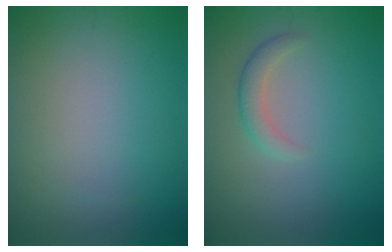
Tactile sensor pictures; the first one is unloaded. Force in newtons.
{"total": 1.7, "press": 1.7, "slide": 0.1}